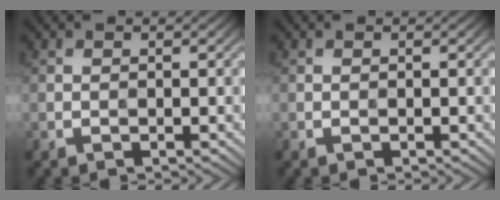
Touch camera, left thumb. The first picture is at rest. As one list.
[{"total": 0.0}]